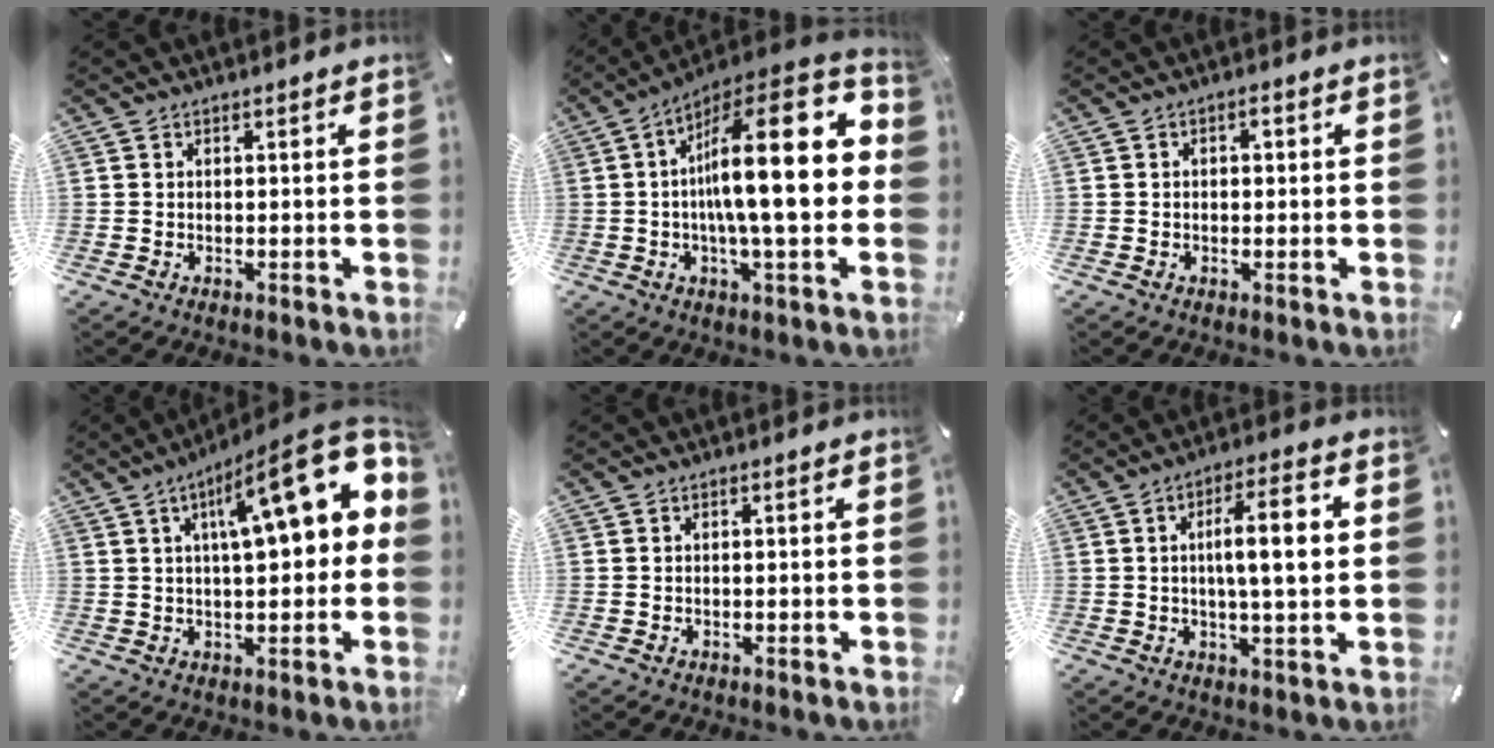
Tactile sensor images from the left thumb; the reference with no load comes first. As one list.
[{"total": 21.6, "force": [1.1, 6.2, 20.7], "torque": [-0.311, -0.025, 0.010]}, {"total": 1.6, "force": [0.1, 1.2, 1.1], "torque": [-0.016, 0.005, -0.003]}, {"total": 18.2, "force": [6.8, 5.6, 15.9], "torque": [-0.224, -0.040, 0.102]}, {"total": 0.0}, {"total": 11.6, "force": [1.7, 2.6, 11.2], "torque": [-0.180, 0.004, 0.019]}]